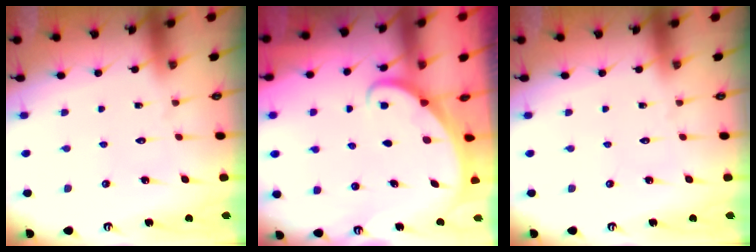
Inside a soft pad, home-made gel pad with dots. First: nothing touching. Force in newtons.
{"total": 1.7, "press": 1.7, "slide": 0.1}
{"total": 0.0}